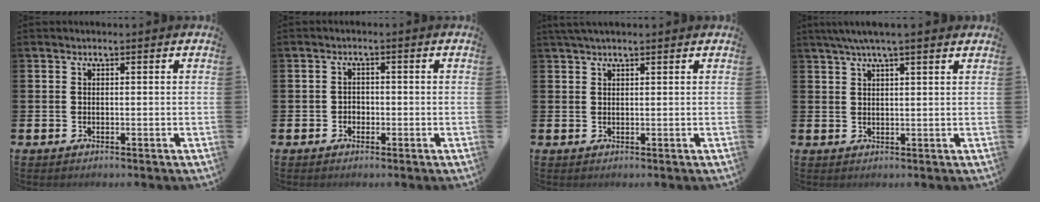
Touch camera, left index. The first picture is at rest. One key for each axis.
{"total": 1.5, "fx": -0.7, "fy": 1.3, "fz": 0.3, "tx": -0.001, "ty": 0.002, "tz": -0.019}
{"total": 1.8, "fx": 1.5, "fy": 0.3, "fz": 0.9, "tx": -0.016, "ty": 0.002, "tz": 0.027}
{"total": 4.3, "fx": 3.5, "fy": 0.3, "fz": 2.5, "tx": -0.053, "ty": -0.003, "tz": 0.062}